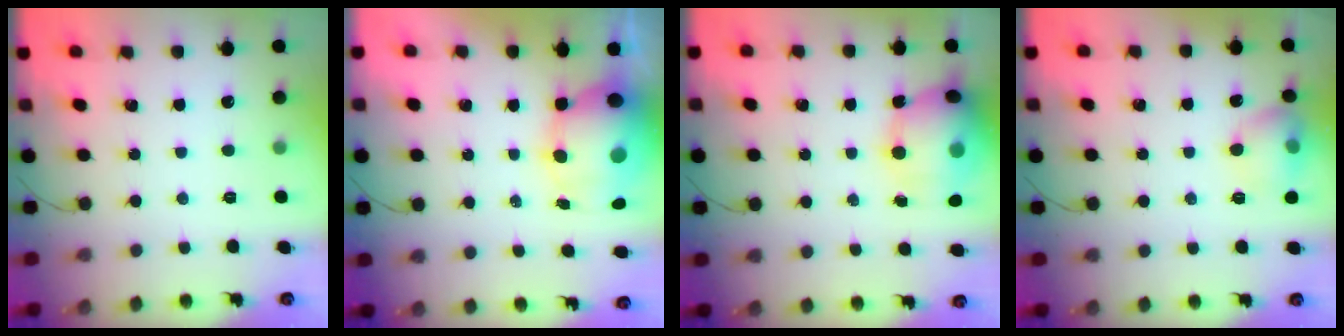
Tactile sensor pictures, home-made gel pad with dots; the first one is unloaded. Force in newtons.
{"total": 13.3, "press": 12.9, "slide": 3.0}
{"total": 17.9, "press": 16.9, "slide": 5.7}
{"total": 10.0, "press": 9.9, "slide": 1.5}